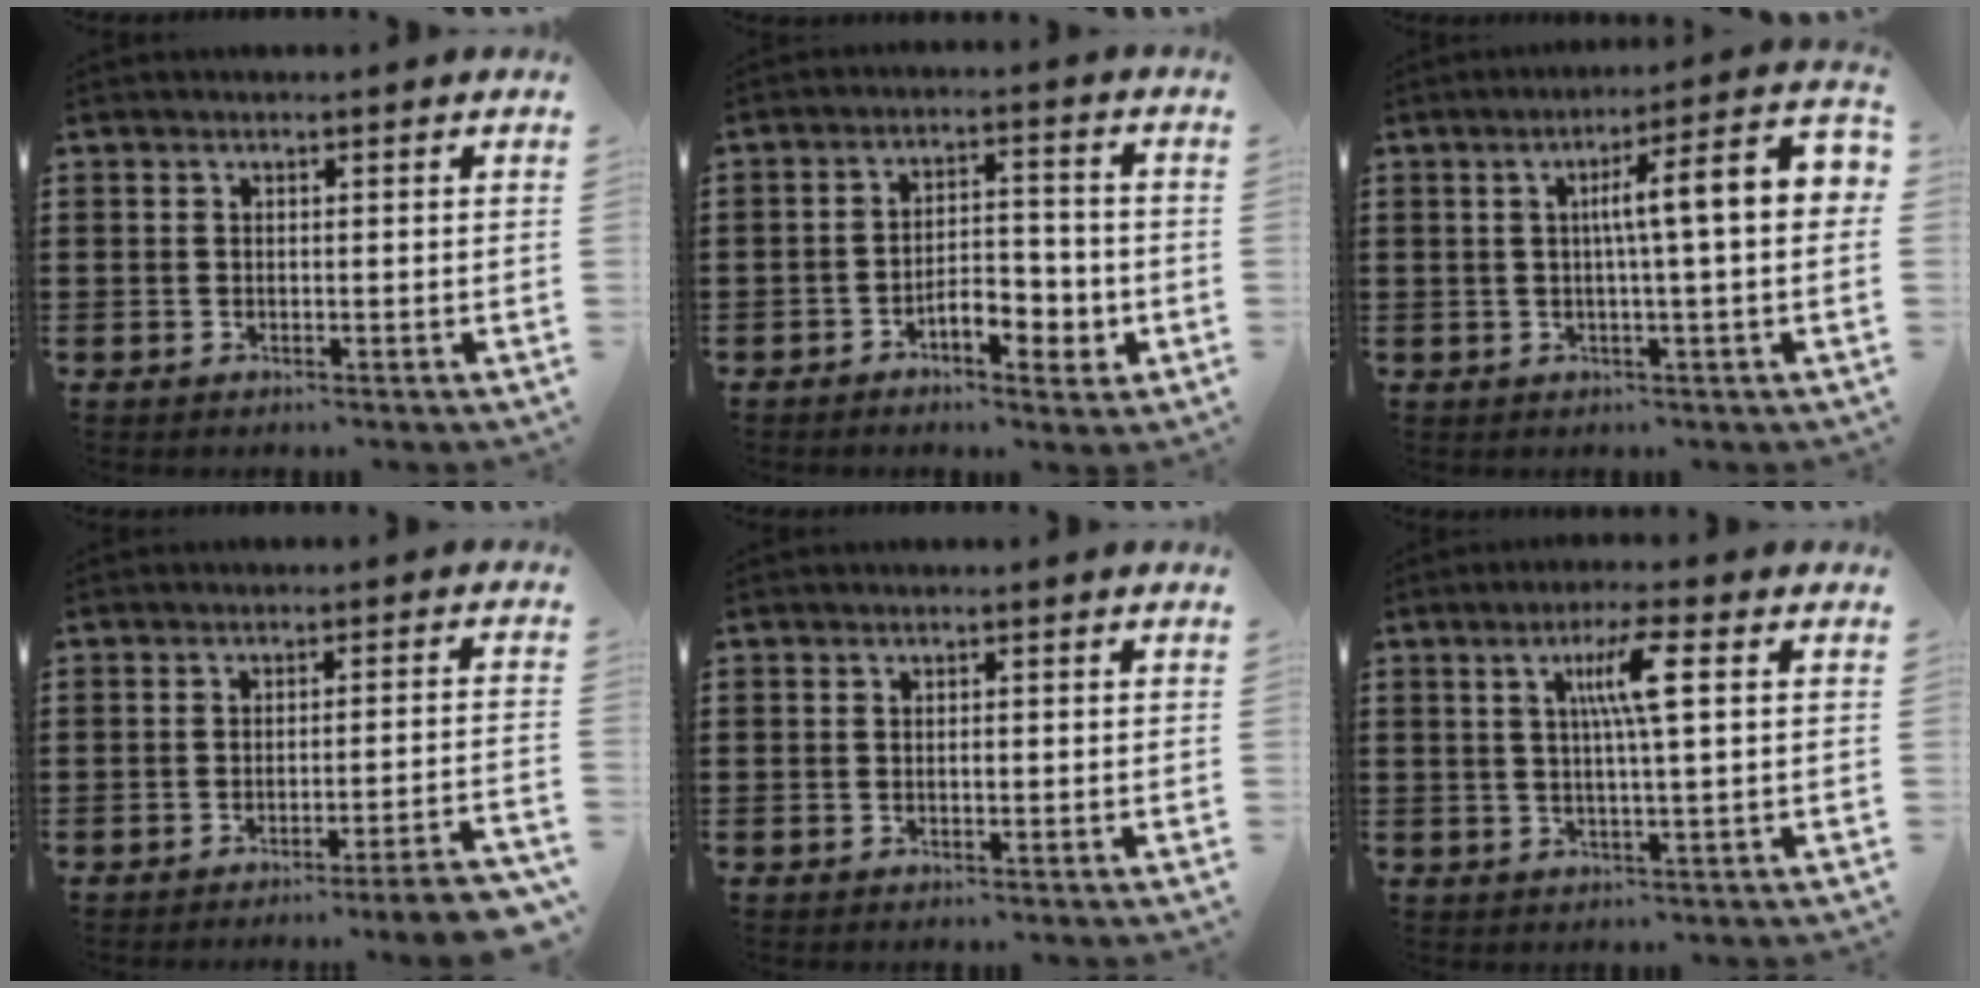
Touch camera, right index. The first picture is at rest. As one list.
[{"total": 6.2, "force": [-3.1, 2.7, 4.6], "torque": [-0.069, 0.010, -0.057]}, {"total": 7.9, "force": [0.6, 0.3, 7.9], "torque": [-0.131, -0.009, -0.001]}, {"total": 4.2, "force": [-3.5, -0.6, 2.2], "torque": [-0.036, -0.016, -0.067]}, {"total": 0.6, "force": [-0.1, 0.3, 0.6], "torque": [-0.013, -0.003, -0.001]}, {"total": 6.4, "force": [1.6, 0.0, 6.2], "torque": [-0.123, 0.001, 0.019]}]